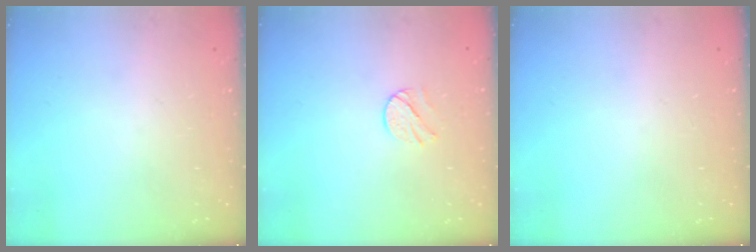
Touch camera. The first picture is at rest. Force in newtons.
{"total": 5.7, "press": 5.6, "slide": 0.6}
{"total": 0.0}